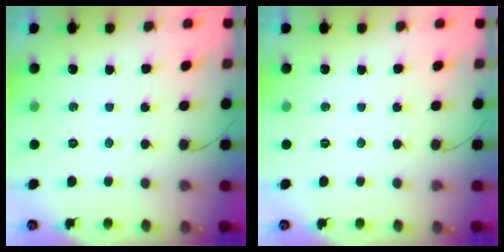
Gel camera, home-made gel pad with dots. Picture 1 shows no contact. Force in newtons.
{"total": 0.0}